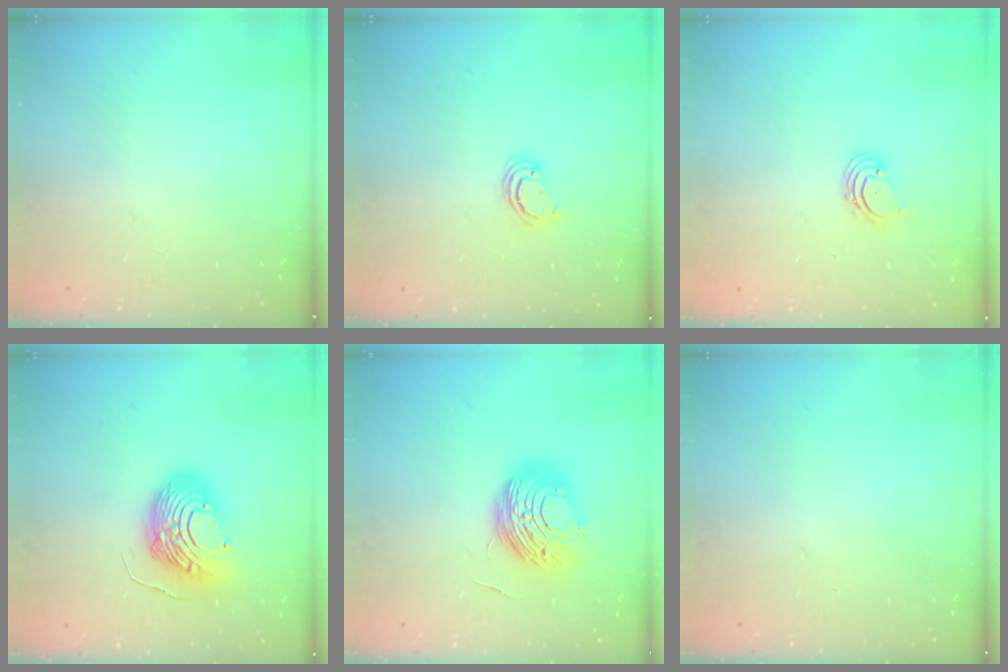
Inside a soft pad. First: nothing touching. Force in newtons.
{"total": 2.6, "press": 2.5, "slide": 0.2}
{"total": 1.8, "press": 1.7, "slide": 0.6}
{"total": 14.1, "press": 14.0, "slide": 1.2}
{"total": 11.3, "press": 11.2, "slide": 1.2}
{"total": 0.0}